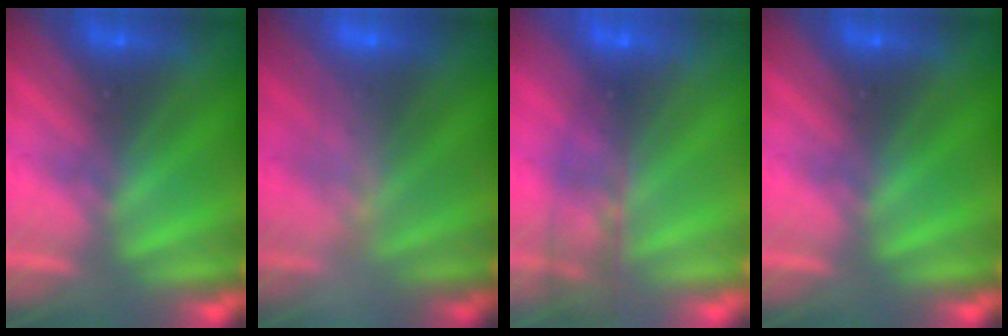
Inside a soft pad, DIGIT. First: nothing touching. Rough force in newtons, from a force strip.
{"total": 2.4}
{"total": 10.1}
{"total": 0.0}